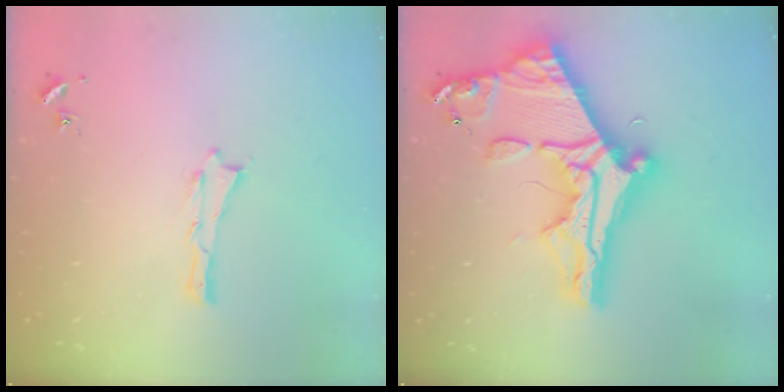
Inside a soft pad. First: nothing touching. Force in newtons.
{"total": 14.3, "press": 14.3, "slide": 1.2}